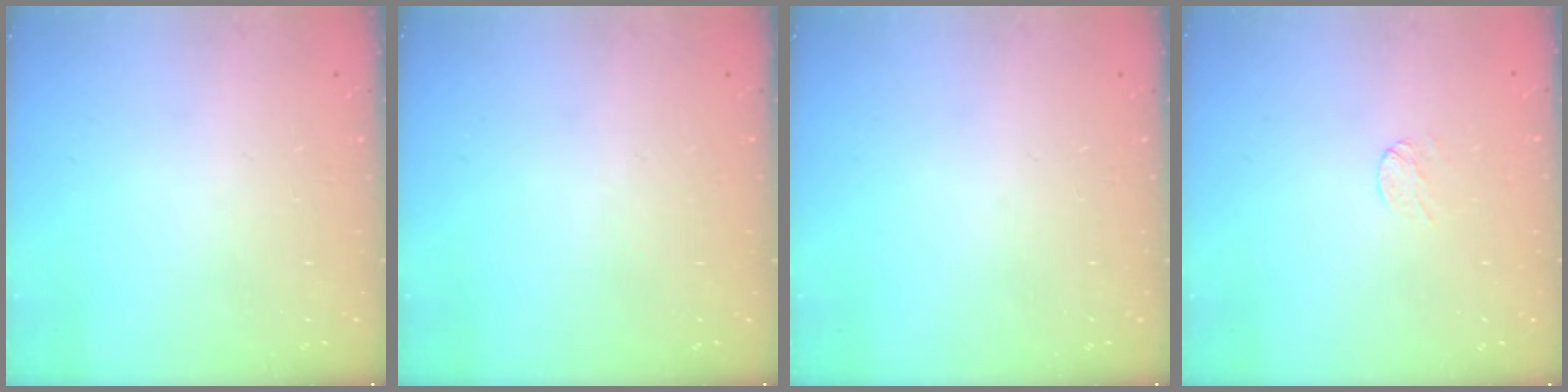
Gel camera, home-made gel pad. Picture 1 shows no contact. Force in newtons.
{"total": 0.0}
{"total": 0.0}
{"total": 3.0, "press": 3.0, "slide": 0.2}